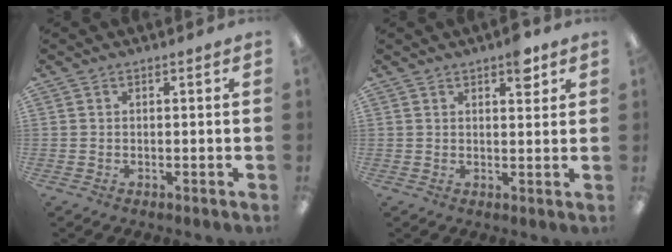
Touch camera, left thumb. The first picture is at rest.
{"total": 4.9, "force": [3.0, 2.1, 3.3], "torque": [-0.031, -0.012, 0.046]}